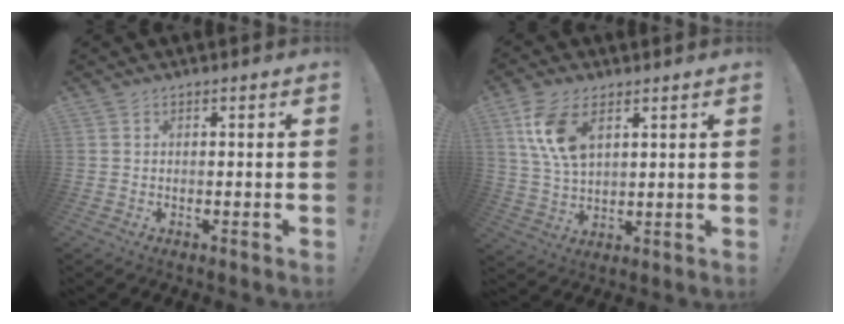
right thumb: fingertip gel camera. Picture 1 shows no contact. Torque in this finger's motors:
{"motor_torque": [0.04, 0.35, 0.64, 0.72, 0.03]}